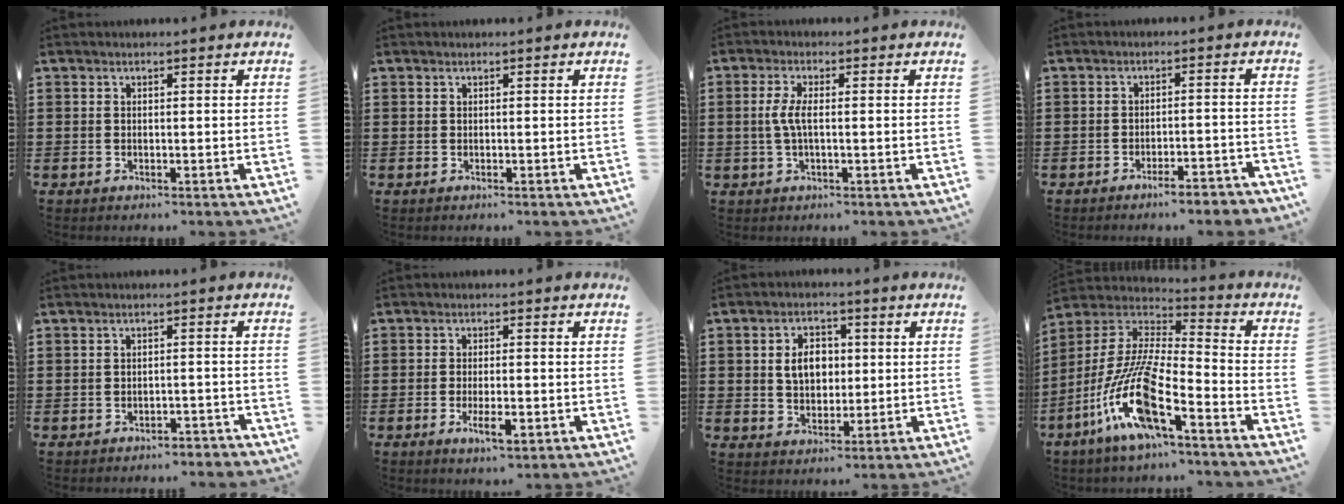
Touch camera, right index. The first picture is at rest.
{"total": 0.0}
{"total": 3.7, "force": [-0.2, 1.0, 3.5], "torque": [-0.086, -0.006, -0.012]}
{"total": 3.4, "force": [-3.0, 0.1, 1.5], "torque": [-0.026, -0.001, -0.059]}
{"total": 2.0, "force": [-2.0, 0.4, 0.2], "torque": [-0.010, 0.001, -0.041]}
{"total": 4.5, "force": [-1.8, 1.5, 3.9], "torque": [-0.076, -0.003, -0.035]}
{"total": 5.4, "force": [0.6, 3.9, 3.6], "torque": [-0.066, 0.008, 0.004]}
{"total": 13.5, "force": [-8.0, 2.2, 10.6], "torque": [-0.240, -0.016, -0.163]}